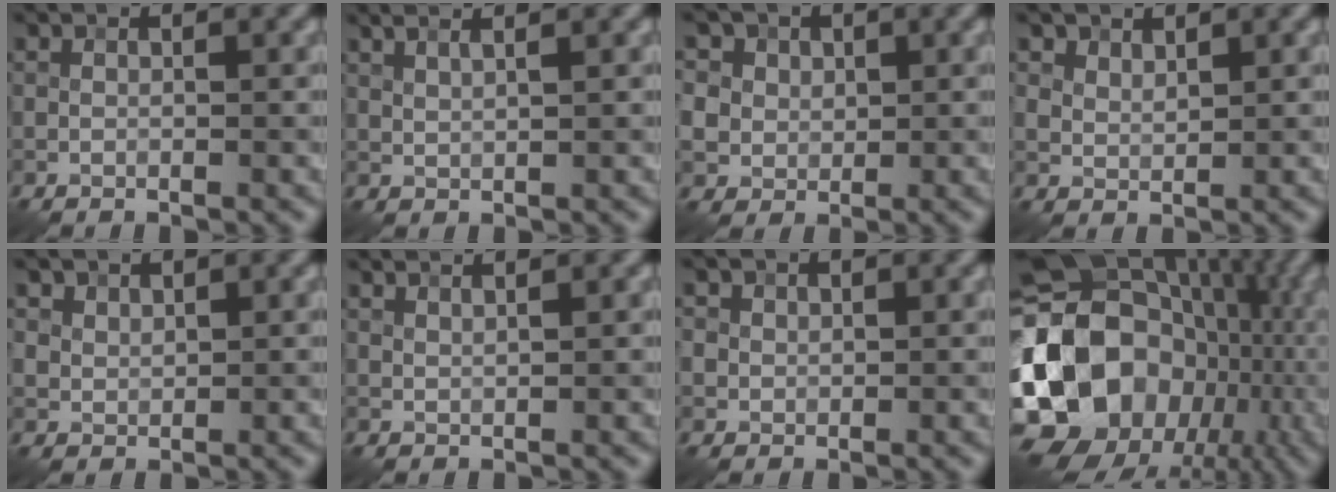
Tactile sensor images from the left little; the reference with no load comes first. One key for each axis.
{"total": 4.1, "fx": 2.7, "fy": 1.7, "fz": 2.6, "tx": -0.031, "ty": 0.037, "tz": 0.020}
{"total": 7.8, "fx": 3.1, "fy": 6.5, "fz": 3.1, "tx": -0.074, "ty": 0.021, "tz": 0.034}
{"total": 2.1, "fx": 1.6, "fy": 1.2, "fz": 0.7, "tx": -0.018, "ty": -0.005, "tz": 0.040}
{"total": 1.9, "fx": 1.3, "fy": 1.3, "fz": 0.5, "tx": -0.014, "ty": -0.012, "tz": 0.039}
{"total": 2.0, "fx": 1.6, "fy": 0.5, "fz": 1.0, "tx": -0.012, "ty": 0.009, "tz": 0.009}
{"total": 2.2, "fx": 0.9, "fy": 1.9, "fz": 0.8, "tx": -0.015, "ty": 0.004, "tz": 0.019}
{"total": 20.3, "fx": -3.7, "fy": 16.5, "fz": 11.2, "tx": -0.210, "ty": 0.003, "tz": -0.073}